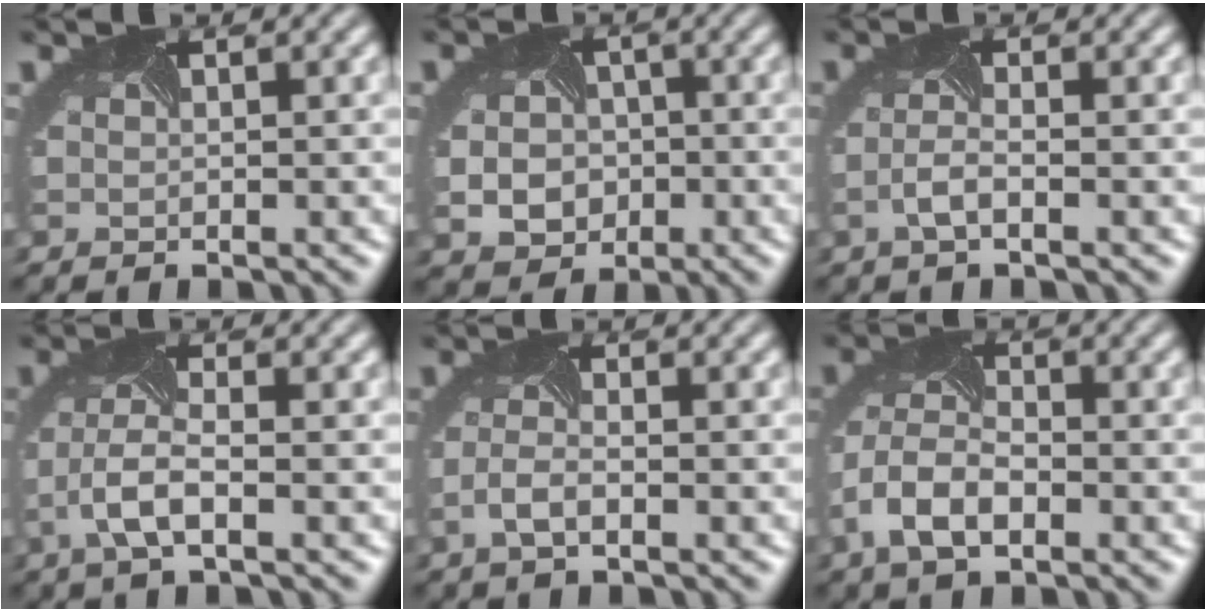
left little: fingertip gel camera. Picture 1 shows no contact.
{"total": 5.0, "force": [-0.8, 4.4, 2.3], "torque": [-0.037, -0.011, -0.012]}
{"total": 1.2, "force": [-0.6, 0.2, 1.0], "torque": [-0.035, 0.003, -0.021]}
{"total": 2.7, "force": [-1.0, 0.9, 2.4], "torque": [-0.070, 0.008, -0.025]}
{"total": 1.7, "force": [-1.0, 0.6, 1.2], "torque": [-0.042, 0.001, -0.025]}
{"total": 5.2, "force": [-2.2, 3.0, 3.6], "torque": [-0.088, 0.002, -0.052]}